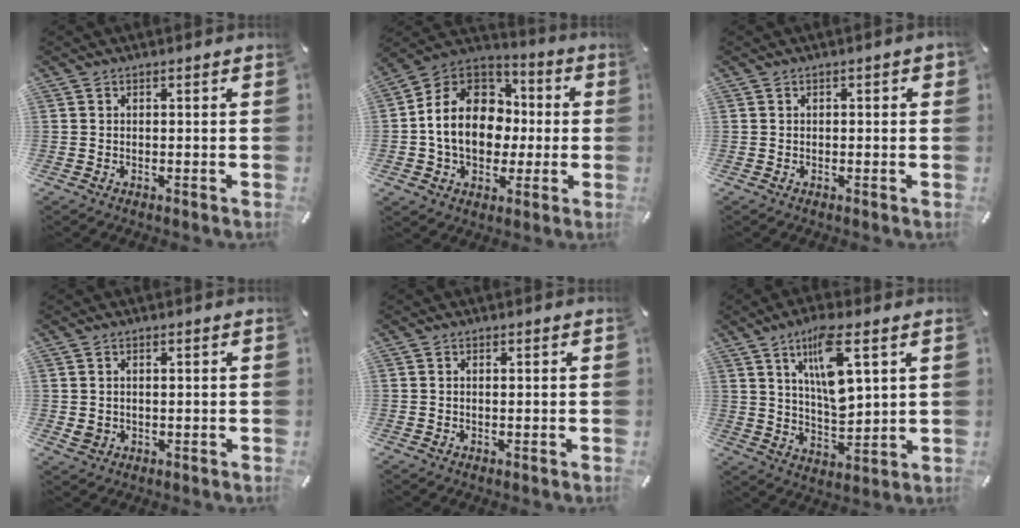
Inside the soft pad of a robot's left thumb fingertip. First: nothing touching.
{"total": 17.6, "force": [-0.8, 14.3, 10.2], "torque": [-0.212, 0.019, -0.014]}
{"total": 1.0, "force": [0.0, 0.4, 0.9], "torque": [-0.017, 0.002, 0.000]}
{"total": 2.1, "force": [0.2, 1.7, 1.2], "torque": [-0.018, 0.001, 0.001]}
{"total": 0.7, "force": [0.2, 0.2, 0.6], "torque": [-0.011, 0.001, 0.003]}
{"total": 12.7, "force": [5.9, 4.5, 10.3], "torque": [-0.182, -0.019, 0.098]}